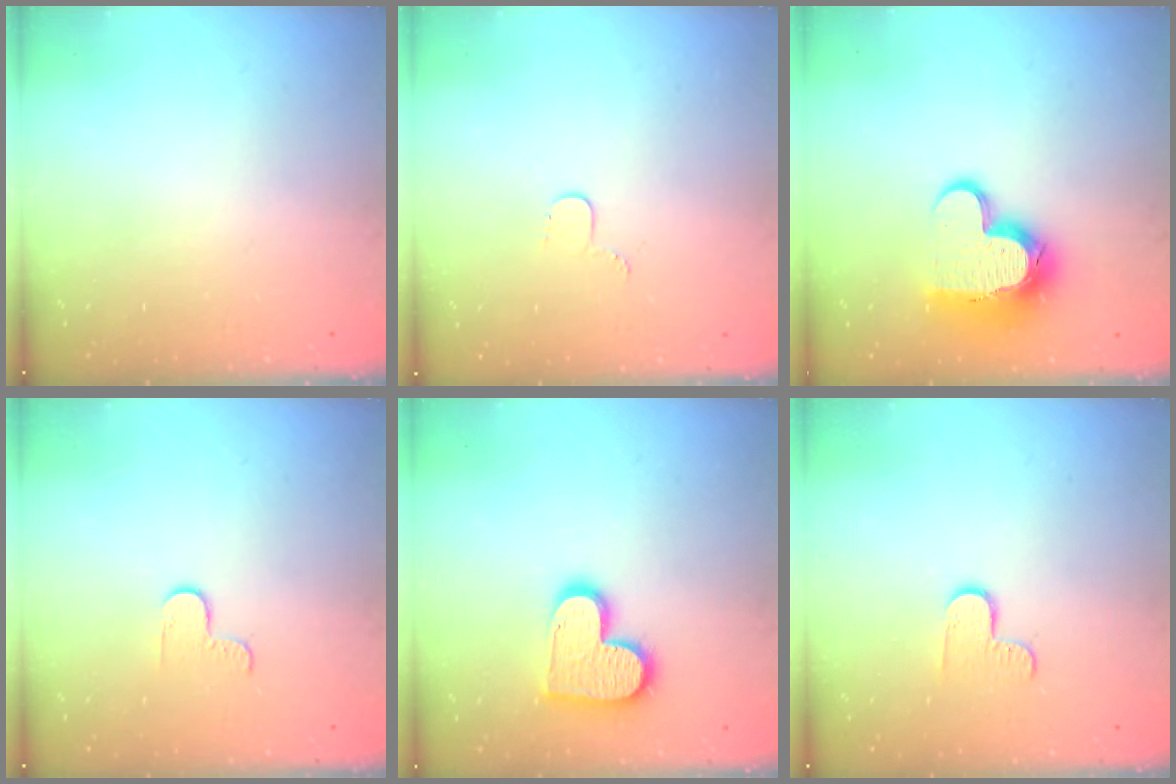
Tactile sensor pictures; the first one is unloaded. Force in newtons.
{"total": 3.5, "press": 3.5, "slide": 0.4}
{"total": 14.0, "press": 14.0, "slide": 1.0}
{"total": 2.7, "press": 2.6, "slide": 0.4}
{"total": 13.8, "press": 13.7, "slide": 1.1}
{"total": 5.1, "press": 5.0, "slide": 0.5}